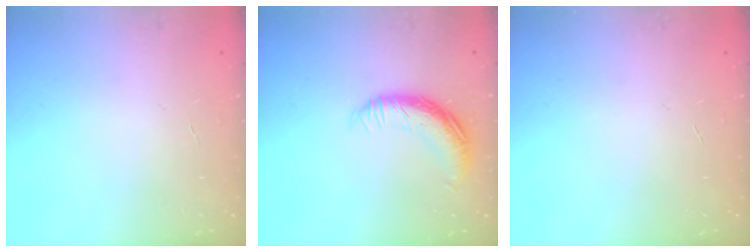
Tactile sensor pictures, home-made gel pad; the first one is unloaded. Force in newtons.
{"total": 12.0, "press": 12.0, "slide": 0.6}
{"total": 0.0}